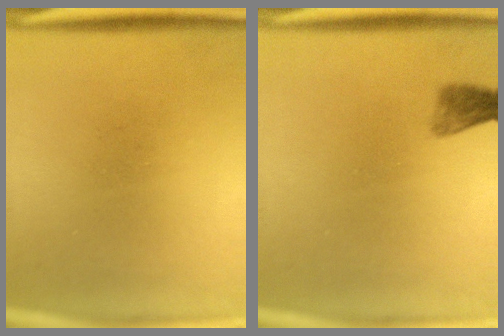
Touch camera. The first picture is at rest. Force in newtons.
{"total": 2.1}